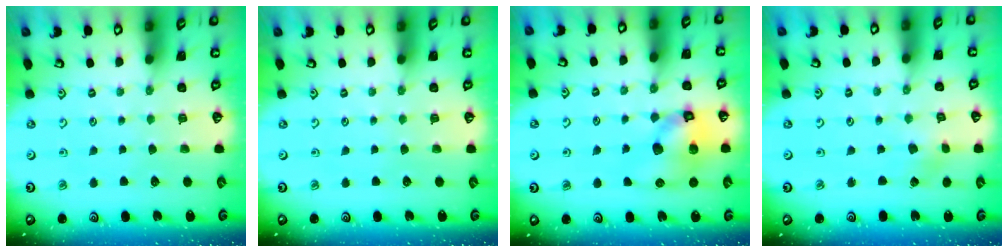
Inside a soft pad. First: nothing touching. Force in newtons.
{"total": 0.0}
{"total": 12.3, "press": 12.1, "slide": 2.1}
{"total": 1.4, "press": 1.4, "slide": 0.2}